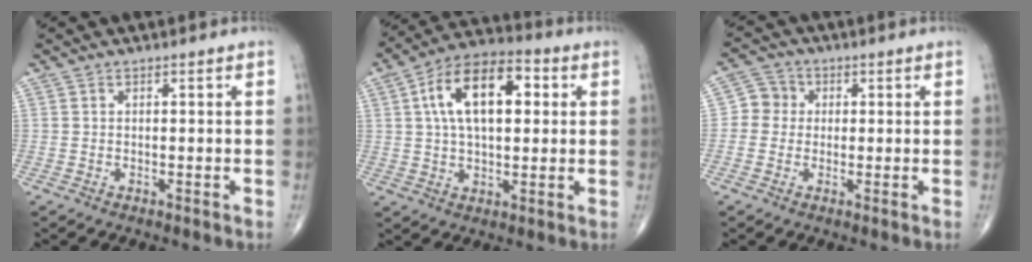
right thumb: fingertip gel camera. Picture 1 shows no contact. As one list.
[{"total": 16.0, "force": [3.7, 8.5, 13.1], "torque": [-0.209, 0.020, 0.056]}, {"total": 4.6, "force": [0.3, 4.5, 1.1], "torque": [0.007, 0.012, -0.007]}]